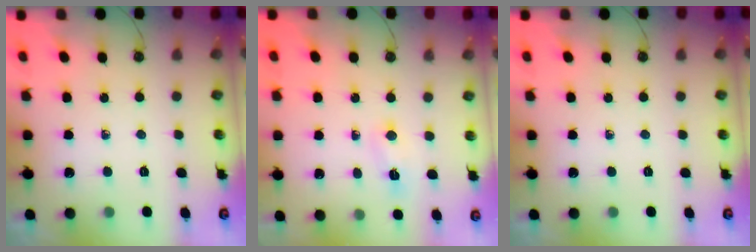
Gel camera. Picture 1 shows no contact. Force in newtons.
{"total": 4.1, "press": 3.9, "slide": 1.3}
{"total": 0.0}